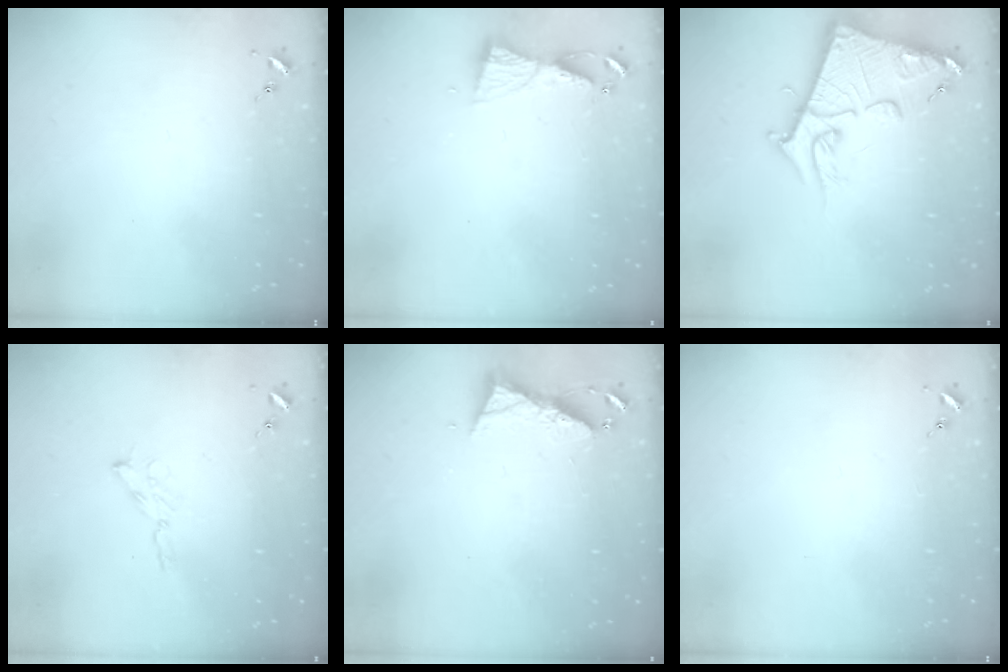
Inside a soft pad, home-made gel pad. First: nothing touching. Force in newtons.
{"total": 5.4, "press": 5.4, "slide": 0.5}
{"total": 14.8, "press": 14.8, "slide": 1.5}
{"total": 2.9, "press": 2.9, "slide": 0.3}
{"total": 7.4, "press": 7.4, "slide": 0.4}
{"total": 0.0}